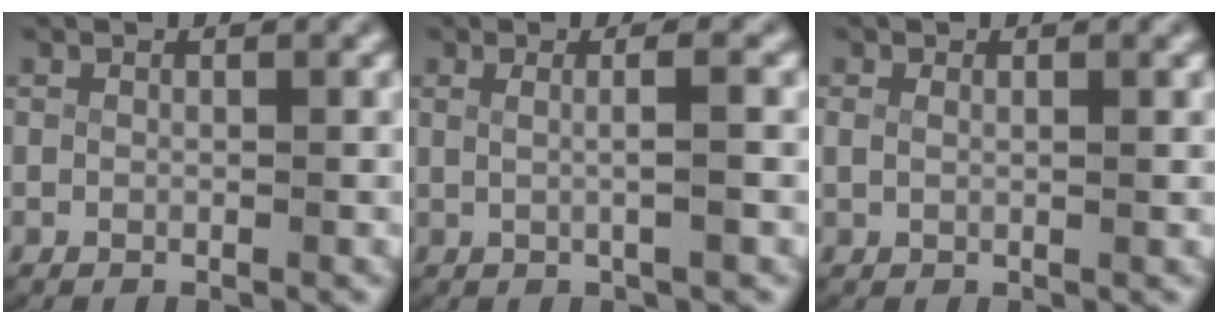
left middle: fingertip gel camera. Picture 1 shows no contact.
{"total": 2.2, "force": [0.1, -0.1, 2.2], "torque": [-0.038, 0.002, 0.003]}
{"total": 0.8, "force": [0.3, 0.2, 0.7], "torque": [-0.018, -0.007, 0.012]}